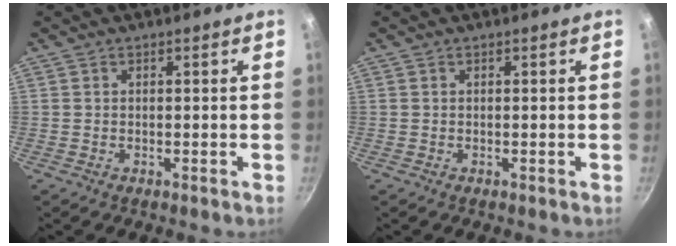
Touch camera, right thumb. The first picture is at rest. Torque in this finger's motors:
{"motor_torque": [-0.01, 0.01, -0.17, 0.20, 0.00]}